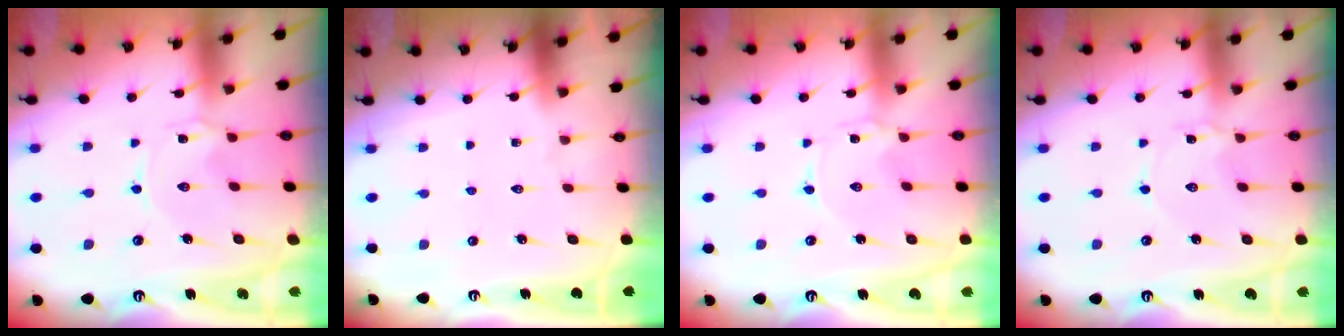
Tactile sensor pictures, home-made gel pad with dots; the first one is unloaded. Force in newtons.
{"total": 0.0}
{"total": 0.0}
{"total": 1.6, "press": 1.6, "slide": 0.2}